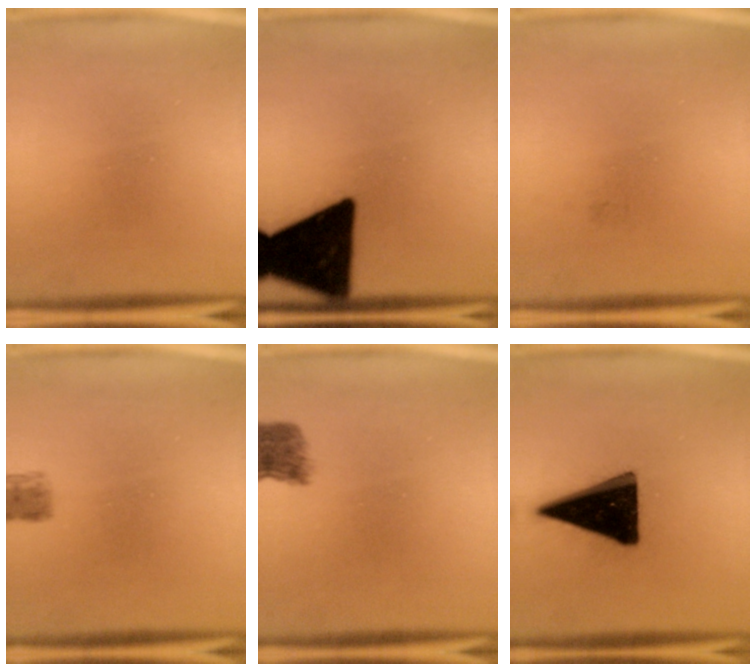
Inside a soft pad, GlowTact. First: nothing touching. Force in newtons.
{"total": 18.0}
{"total": 0.7}
{"total": 2.6}
{"total": 4.3}
{"total": 19.1}